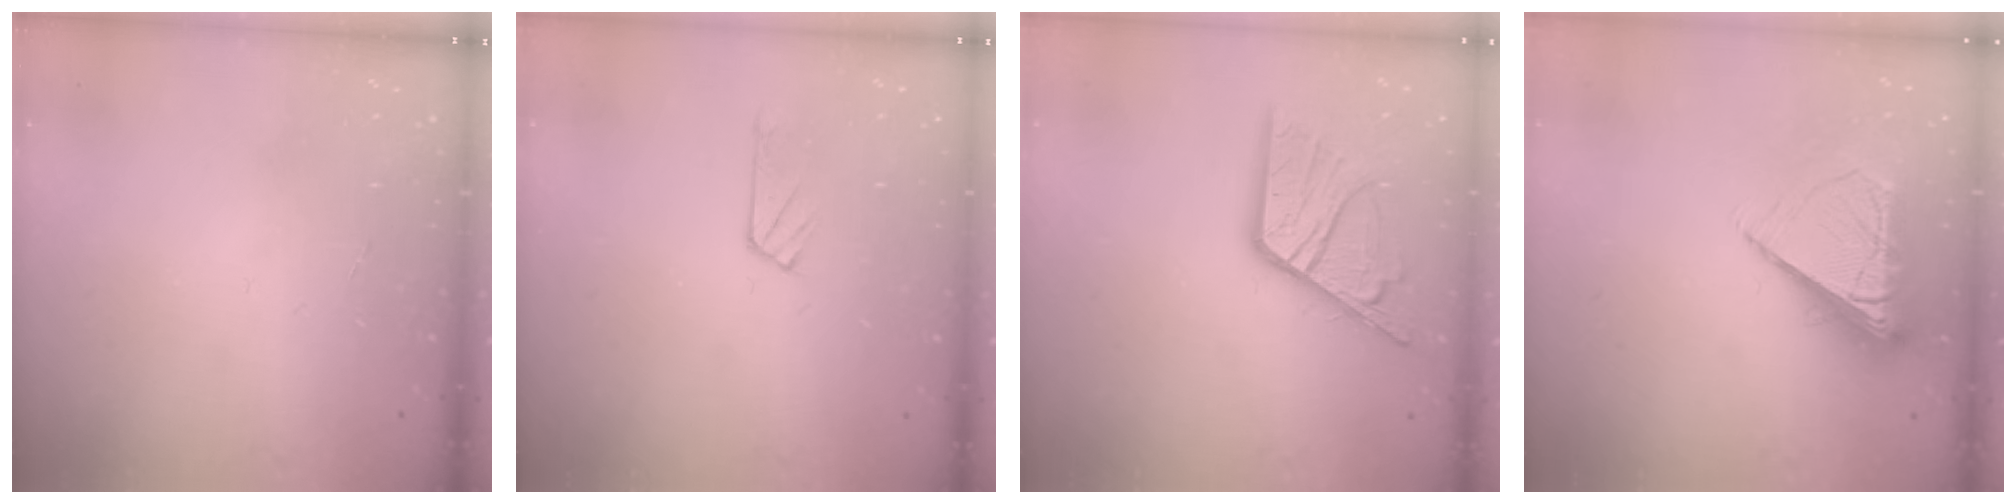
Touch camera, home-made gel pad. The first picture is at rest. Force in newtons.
{"total": 5.3, "press": 5.3, "slide": 0.6}
{"total": 13.2, "press": 13.1, "slide": 1.4}
{"total": 8.5, "press": 8.4, "slide": 1.2}